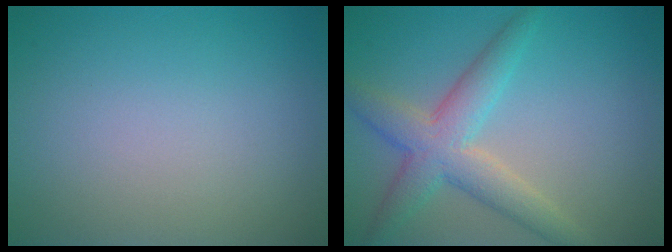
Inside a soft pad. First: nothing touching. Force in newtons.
{"total": 4.9, "press": 4.9, "slide": 0.1}